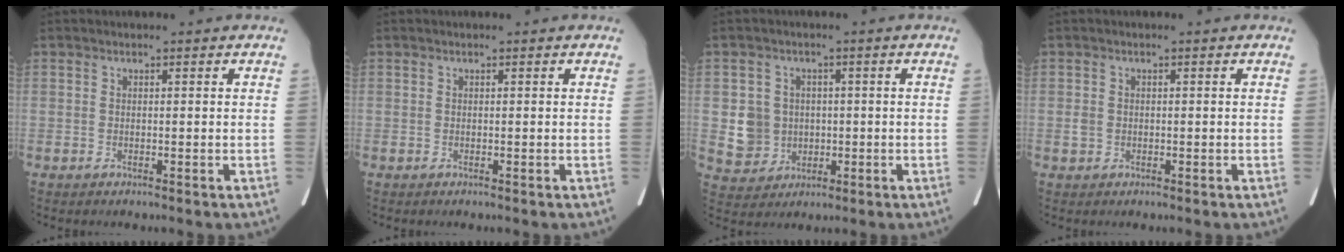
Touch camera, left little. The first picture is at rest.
{"total": 0.0}
{"total": 5.9, "force": [-0.1, 5.8, 1.0], "torque": [-0.026, 0.012, 0.011]}
{"total": 1.4, "force": [-0.2, 1.2, 0.6], "torque": [-0.021, 0.001, 0.001]}